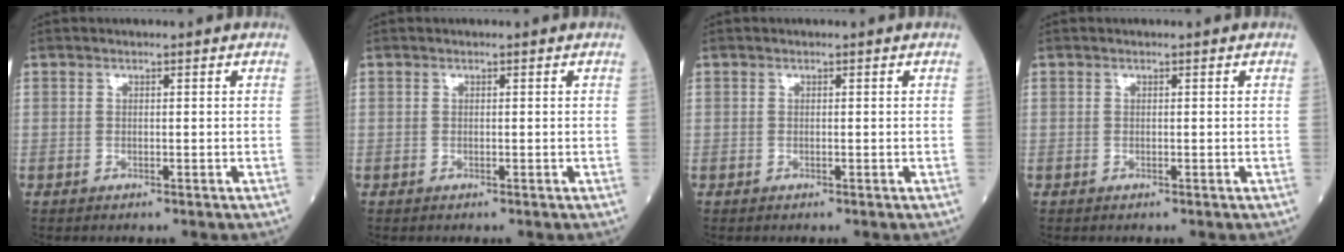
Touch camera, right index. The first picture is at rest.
{"total": 0.0}
{"total": 0.0}
{"total": 0.0}